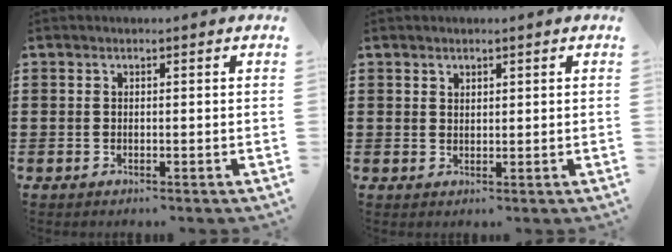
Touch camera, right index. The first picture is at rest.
{"total": 1.2, "force": [1.1, 0.5, 0.0], "torque": [0.000, 0.003, 0.022]}